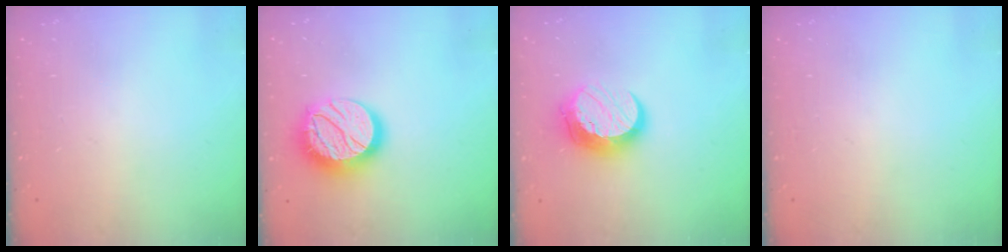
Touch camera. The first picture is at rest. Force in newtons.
{"total": 16.3, "press": 16.3, "slide": 1.0}
{"total": 11.9, "press": 11.8, "slide": 0.9}
{"total": 0.0}